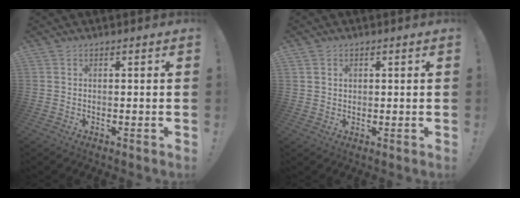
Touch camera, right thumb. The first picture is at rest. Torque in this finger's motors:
{"motor_torque": [-0.36, 0.12, -0.31, 0.21, -0.09]}